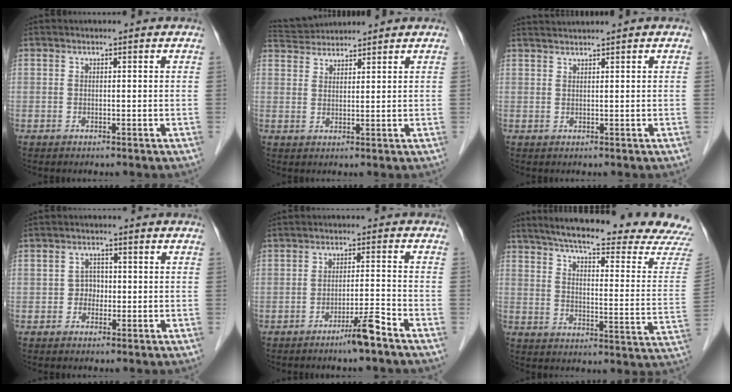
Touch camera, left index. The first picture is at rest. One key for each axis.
{"total": 5.4, "fx": 5.4, "fy": 0.5, "fz": 0.6, "tx": -0.019, "ty": 0.035, "tz": 0.098}
{"total": 2.0, "fx": 1.8, "fy": -0.7, "fz": 0.3, "tx": -0.008, "ty": 0.010, "tz": 0.043}
{"total": 2.1, "fx": -0.4, "fy": 1.8, "fz": 1.0, "tx": -0.011, "ty": 0.006, "tz": -0.008}
{"total": 4.7, "fx": -3.5, "fy": -0.8, "fz": 3.1, "tx": -0.053, "ty": -0.010, "tz": -0.062}
{"total": 25.5, "fx": 23.0, "fy": 0.2, "fz": 11.0, "tx": -0.170, "ty": -0.080, "tz": 0.288}